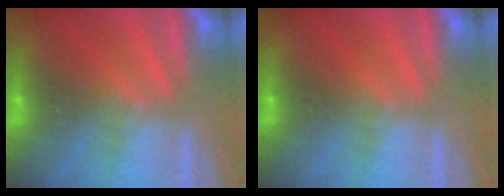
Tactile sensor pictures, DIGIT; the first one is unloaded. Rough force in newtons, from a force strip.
{"total": 0.0}